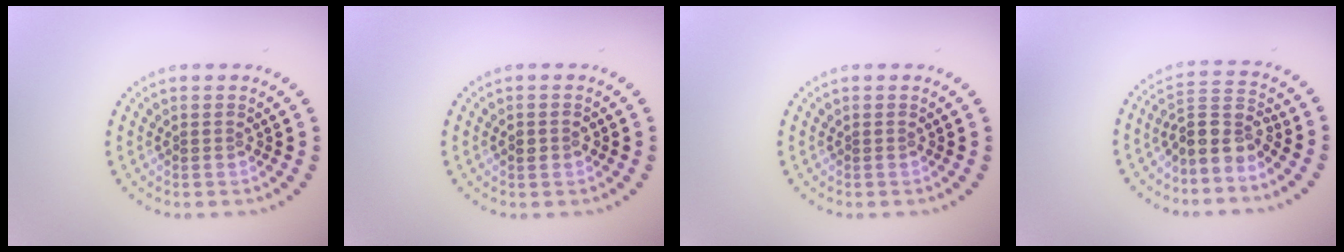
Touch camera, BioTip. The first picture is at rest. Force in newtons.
{"total": 1.5, "press": 1.5, "slide": 0.1}
{"total": 0.0}
{"total": 3.6, "press": 2.8, "slide": 2.2}